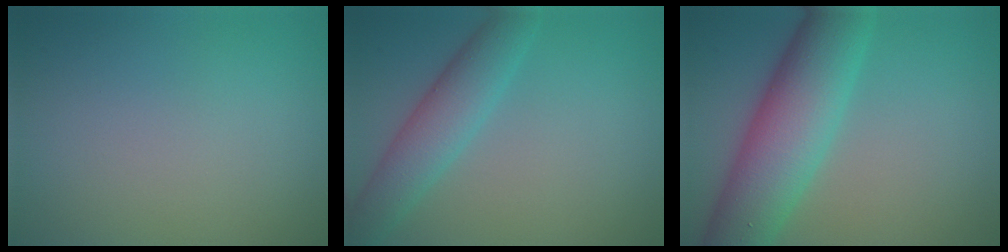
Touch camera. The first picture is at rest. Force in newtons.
{"total": 4.5, "press": 4.5, "slide": 0.1}
{"total": 9.4, "press": 9.4, "slide": 0.7}